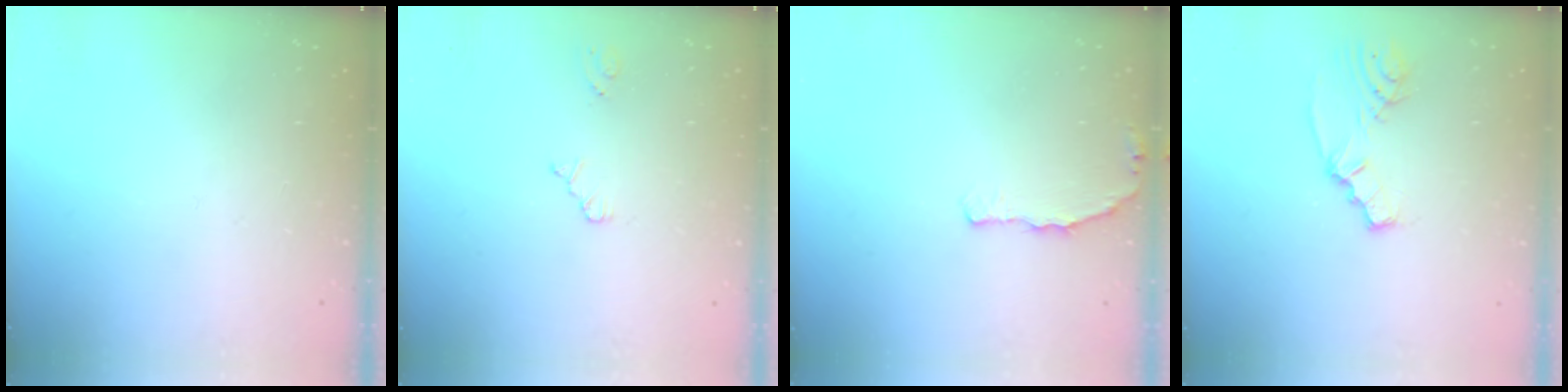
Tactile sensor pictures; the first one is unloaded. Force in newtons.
{"total": 2.5, "press": 2.5, "slide": 0.3}
{"total": 4.1, "press": 3.8, "slide": 1.6}
{"total": 3.4, "press": 3.4, "slide": 0.2}